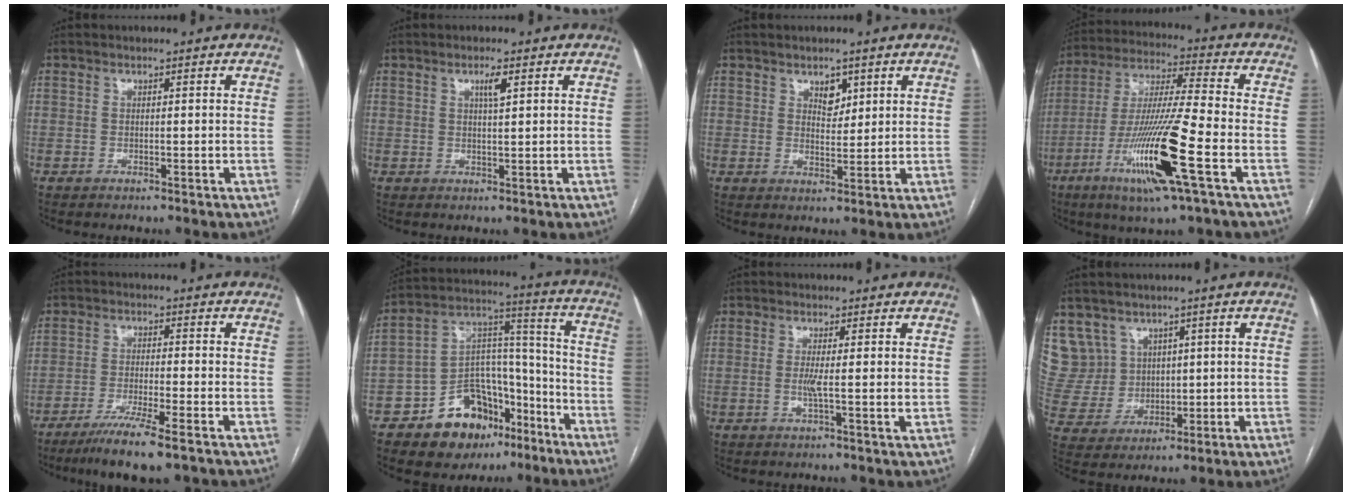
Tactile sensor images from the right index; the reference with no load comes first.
{"total": 2.2, "force": [1.0, 0.2, 1.9], "torque": [-0.035, -0.002, 0.017]}
{"total": 3.1, "force": [1.8, 1.8, 1.8], "torque": [-0.026, -0.002, 0.033]}
{"total": 17.2, "force": [-6.7, 0.0, 15.8], "torque": [-0.323, -0.024, -0.126]}
{"total": 8.4, "force": [-5.8, -0.2, 6.0], "torque": [-0.103, -0.023, -0.098]}
{"total": 16.2, "force": [-9.9, 9.7, 8.5], "torque": [-0.125, 0.058, -0.150]}
{"total": 2.6, "force": [0.0, -0.2, 2.6], "torque": [-0.053, -0.003, -0.001]}
{"total": 9.4, "force": [5.0, 8.0, 0.4], "torque": [-0.025, 0.040, 0.121]}